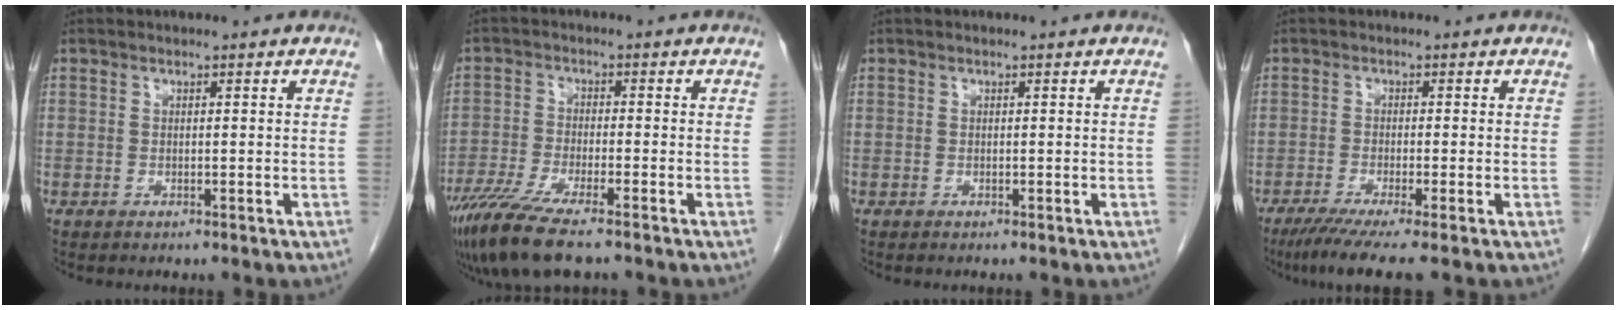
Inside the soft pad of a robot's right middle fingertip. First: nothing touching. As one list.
[{"total": 9.6, "force": [-7.2, 1.0, 6.4], "torque": [-0.119, -0.023, -0.125]}, {"total": 0.0}, {"total": 6.3, "force": [-4.5, -0.6, 4.4], "torque": [-0.068, -0.019, -0.077]}]